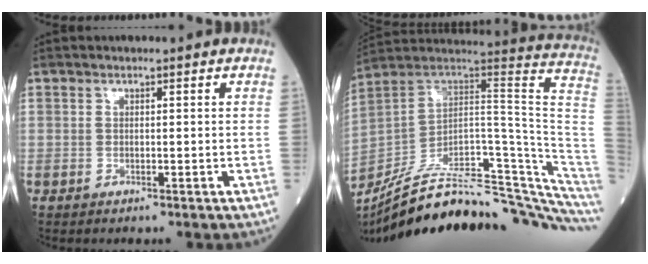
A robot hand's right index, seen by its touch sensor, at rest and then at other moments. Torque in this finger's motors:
{"motor_torque": [0.80, -1.34, 0.88, 0.20]}